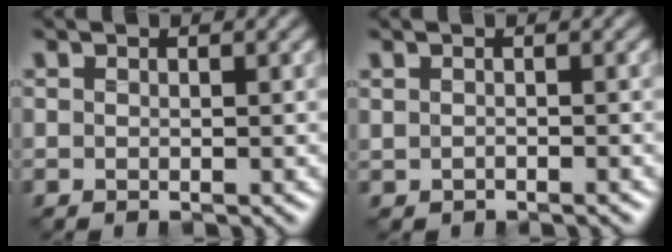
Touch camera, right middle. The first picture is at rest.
{"total": 0.5, "force": [-0.3, 0.4, 0.3], "torque": [-0.006, -0.002, -0.004]}